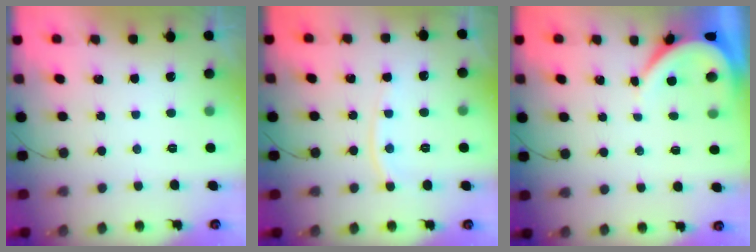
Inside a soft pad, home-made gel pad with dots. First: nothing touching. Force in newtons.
{"total": 6.8, "press": 6.7, "slide": 0.9}
{"total": 3.3, "press": 3.3, "slide": 0.6}